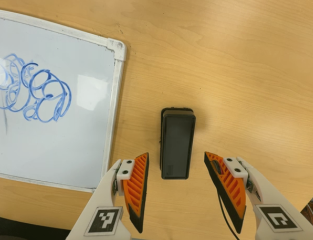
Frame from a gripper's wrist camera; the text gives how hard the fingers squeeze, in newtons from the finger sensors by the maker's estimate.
{"total": 0.0}